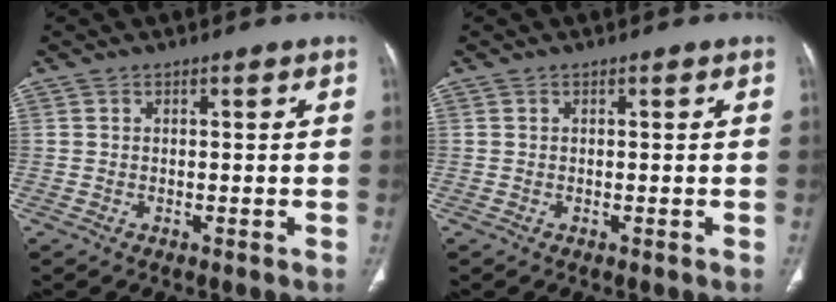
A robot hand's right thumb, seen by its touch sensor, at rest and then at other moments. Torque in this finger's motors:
{"motor_torque": [0.09, 0.09, 0.22, -0.06, 0.00]}